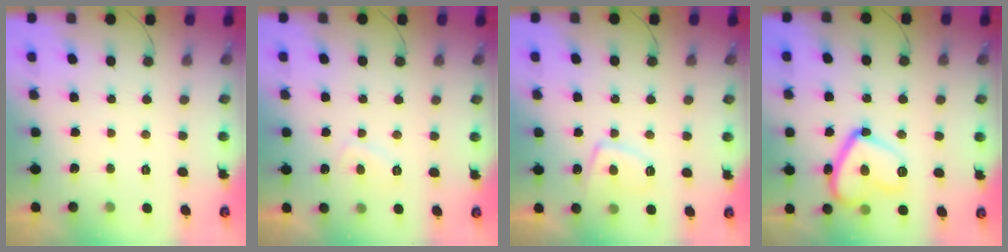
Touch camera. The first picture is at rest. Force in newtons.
{"total": 2.4, "press": 2.4, "slide": 0.6}
{"total": 8.2, "press": 8.1, "slide": 1.2}
{"total": 16.4, "press": 16.3, "slide": 1.4}